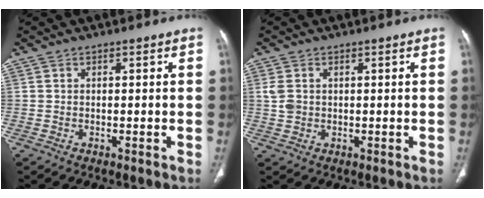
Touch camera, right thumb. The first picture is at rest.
{"total": 2.9, "force": [0.4, 2.2, 1.7], "torque": [-0.040, 0.001, 0.013]}